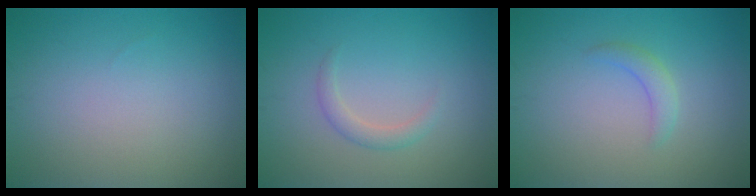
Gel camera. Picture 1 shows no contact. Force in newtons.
{"total": 1.4, "press": 1.4, "slide": 0.1}
{"total": 1.6, "press": 1.6, "slide": 0.2}